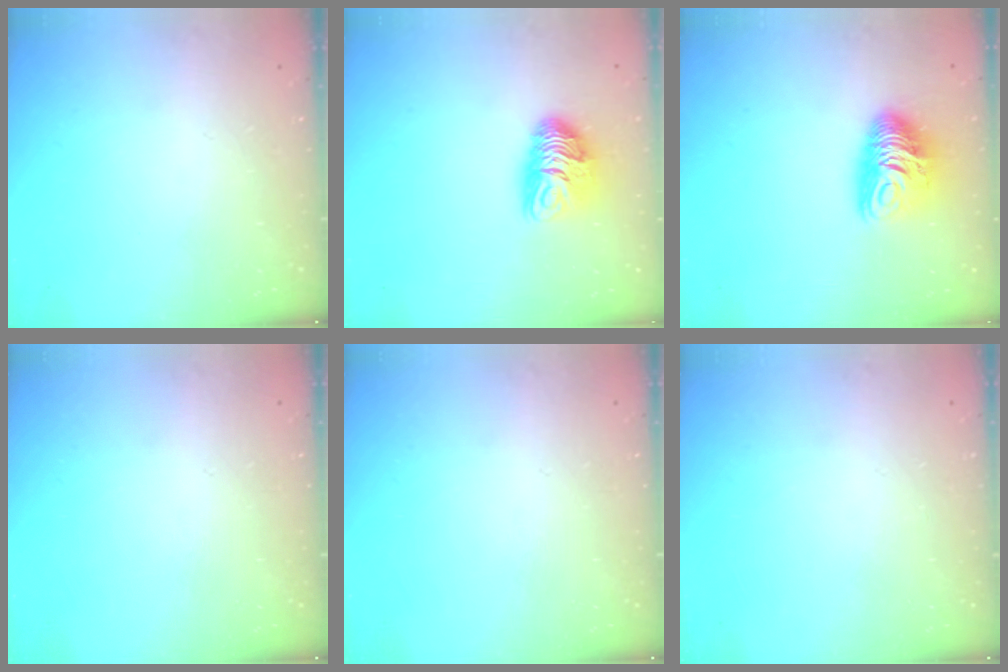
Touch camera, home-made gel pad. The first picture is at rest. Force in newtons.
{"total": 9.1, "press": 9.1, "slide": 0.2}
{"total": 10.3, "press": 10.3, "slide": 0.4}
{"total": 0.0}
{"total": 0.0}
{"total": 0.0}